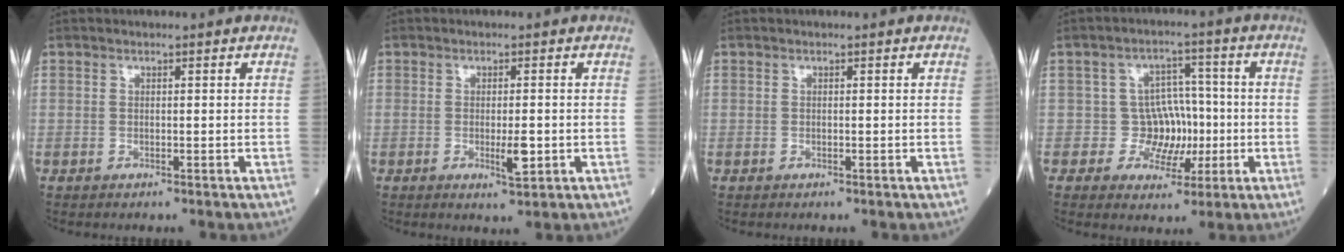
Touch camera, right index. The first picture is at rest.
{"total": 3.2, "force": [-0.8, 0.6, 3.0], "torque": [-0.046, -0.004, -0.009]}
{"total": 0.0}
{"total": 6.1, "force": [-0.9, 5.6, 2.2], "torque": [-0.012, 0.020, -0.011]}